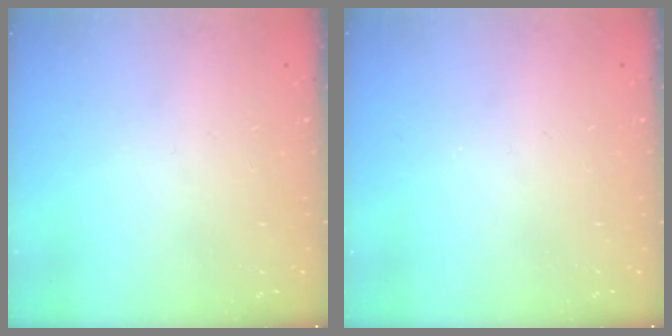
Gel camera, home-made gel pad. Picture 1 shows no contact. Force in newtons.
{"total": 0.0}